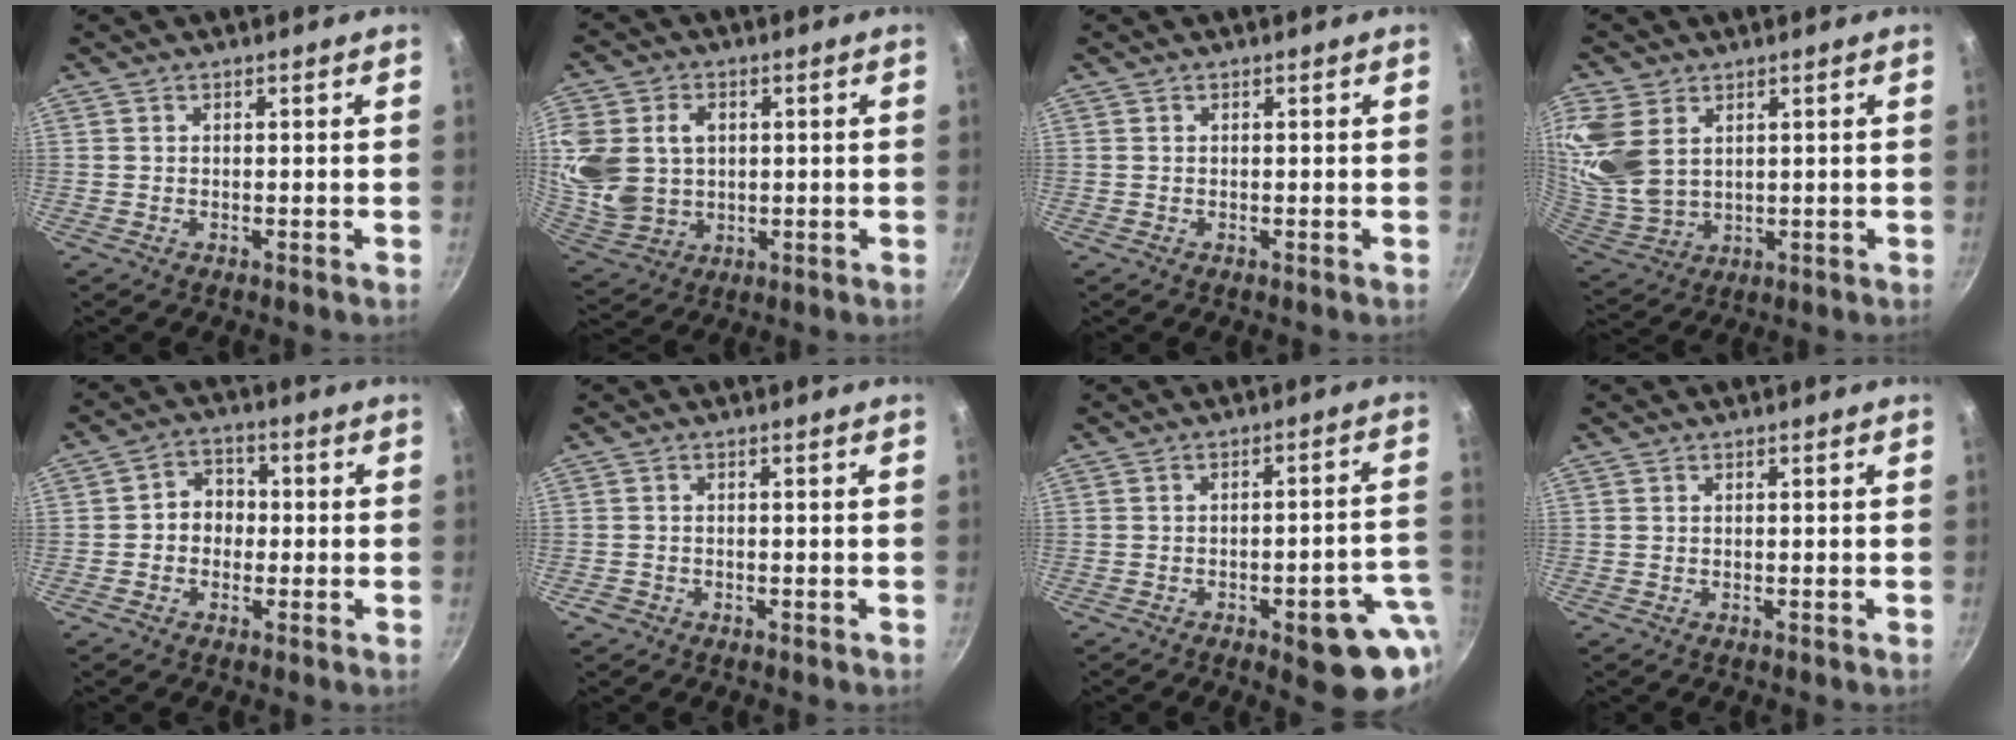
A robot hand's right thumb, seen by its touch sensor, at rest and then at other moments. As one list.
[{"total": 16.6, "force": [2.5, 12.9, 10.1], "torque": [-0.218, -0.004, 0.058]}, {"total": 0.0}, {"total": 14.1, "force": [5.3, 9.6, 8.9], "torque": [-0.191, -0.019, 0.121]}, {"total": 5.6, "force": [-0.5, 4.8, 2.9], "torque": [-0.009, 0.017, -0.018]}, {"total": 1.5, "force": [-0.9, 1.2, 0.3], "torque": [-0.007, 0.005, -0.012]}, {"total": 13.4, "force": [-4.9, 4.9, 11.5], "torque": [-0.090, 0.032, -0.056]}, {"total": 0.0}]